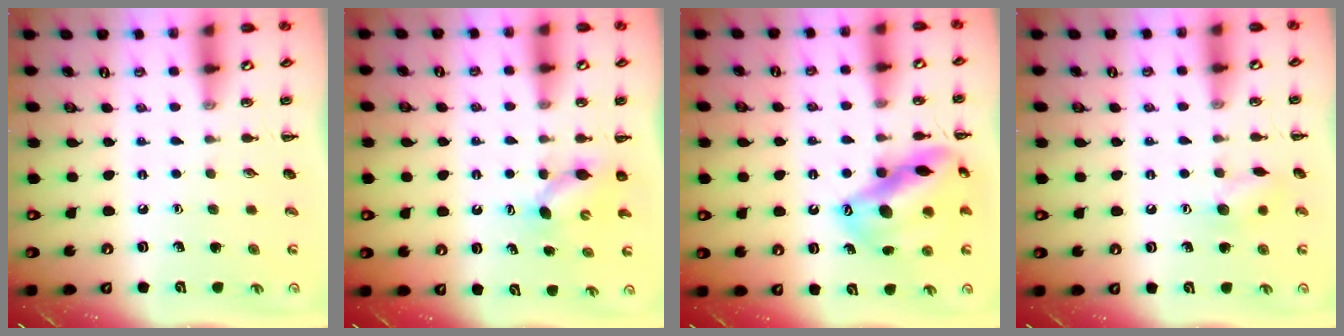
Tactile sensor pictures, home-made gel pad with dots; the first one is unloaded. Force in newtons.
{"total": 4.6, "press": 4.4, "slide": 1.2}
{"total": 17.9, "press": 17.7, "slide": 2.8}
{"total": 7.0, "press": 7.0, "slide": 0.7}